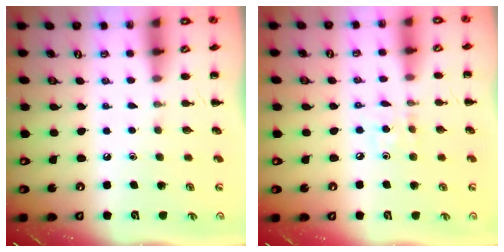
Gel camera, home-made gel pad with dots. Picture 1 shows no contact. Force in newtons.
{"total": 4.2, "press": 4.2, "slide": 0.7}